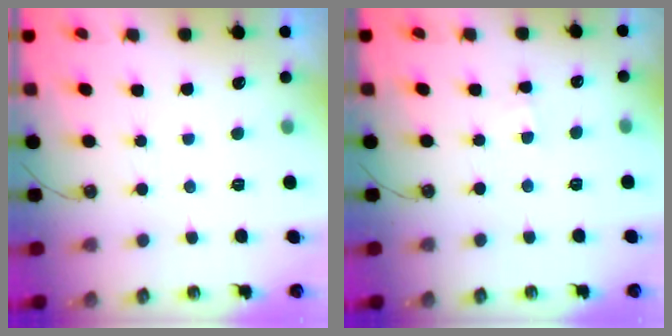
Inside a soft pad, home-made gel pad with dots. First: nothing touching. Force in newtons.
{"total": 3.0, "press": 2.9, "slide": 0.5}